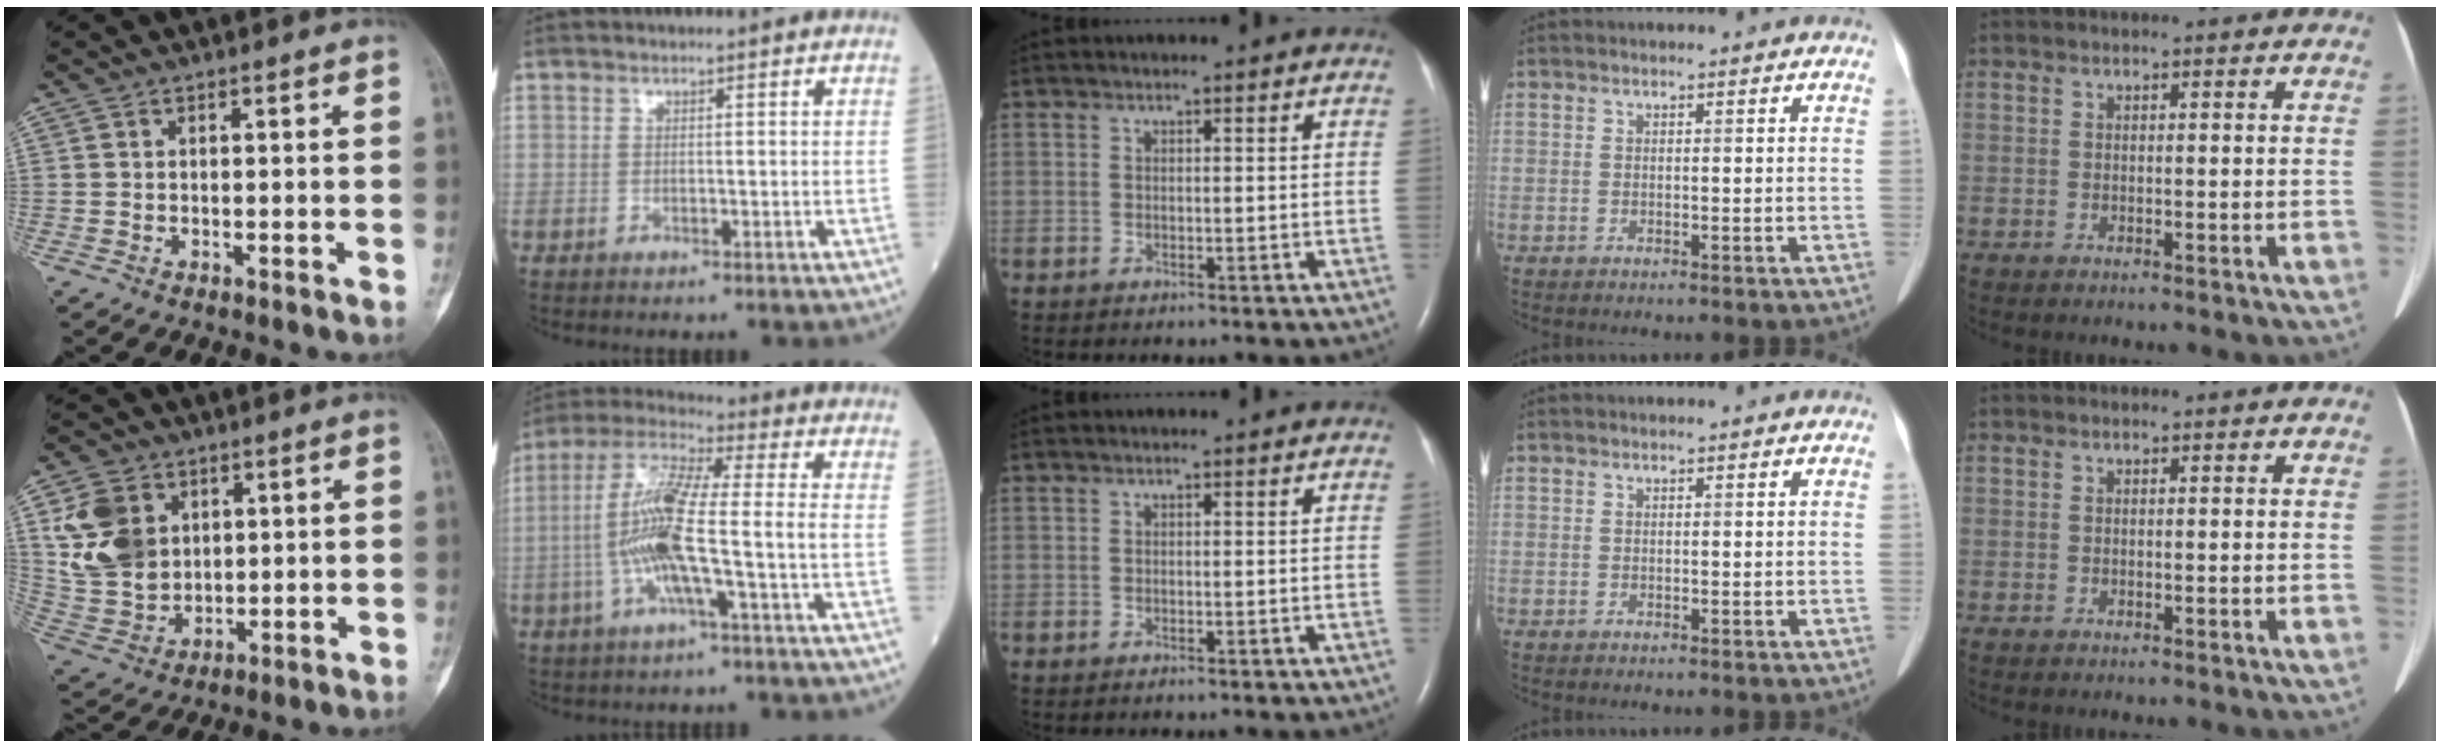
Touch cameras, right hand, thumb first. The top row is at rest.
{"thumb": {"total": 13.4, "force": [4.0, 10.4, 7.3], "torque": [-0.117, -0.011, 0.089]}, "index": {"total": 12.3, "force": [-2.2, 0.7, 12.1], "torque": [-0.250, 0.009, -0.051]}}